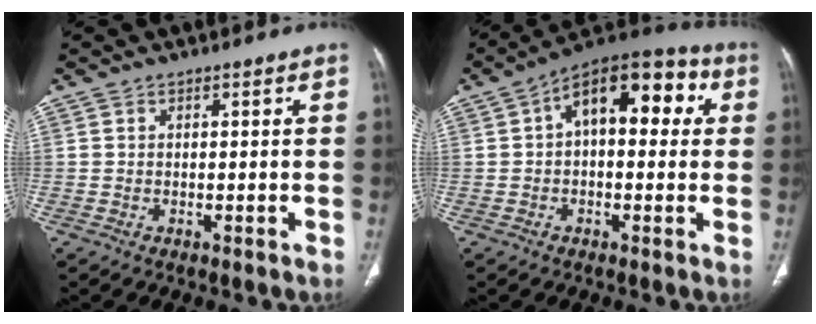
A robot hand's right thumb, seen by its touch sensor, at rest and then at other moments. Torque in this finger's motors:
{"motor_torque": [1.20, 3.82, 1.59, -0.21, 0.10]}